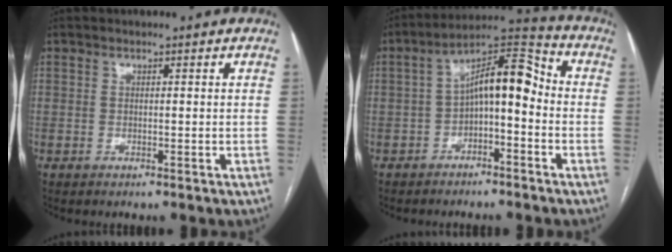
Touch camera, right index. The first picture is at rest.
{"total": 9.9, "force": [-1.1, 3.4, 9.2], "torque": [-0.152, 0.044, -0.020]}